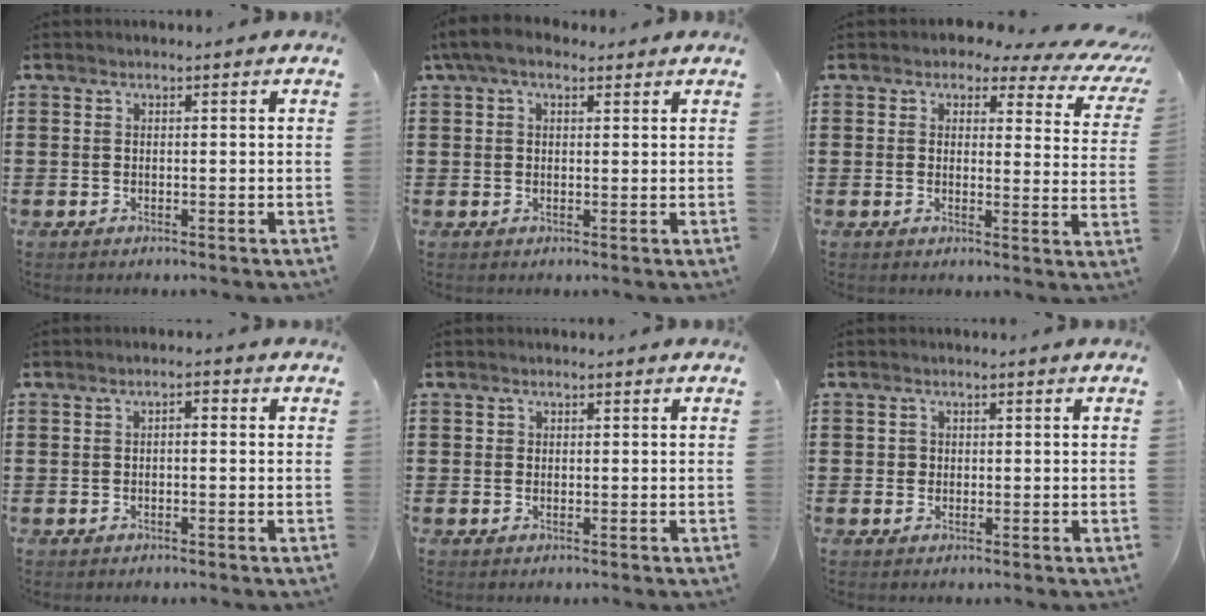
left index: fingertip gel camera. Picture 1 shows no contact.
{"total": 4.5, "force": [2.7, 2.0, 3.0], "torque": [-0.064, 0.008, 0.050]}
{"total": 3.0, "force": [2.1, 1.5, 1.5], "torque": [-0.036, -0.012, 0.030]}
{"total": 1.0, "force": [-0.6, 0.3, 0.8], "torque": [-0.017, 0.000, -0.013]}
{"total": 0.6, "force": [0.1, 0.6, 0.0], "torque": [-0.003, 0.004, 0.000]}
{"total": 1.1, "force": [0.2, 1.0, 0.3], "torque": [-0.009, 0.005, 0.004]}